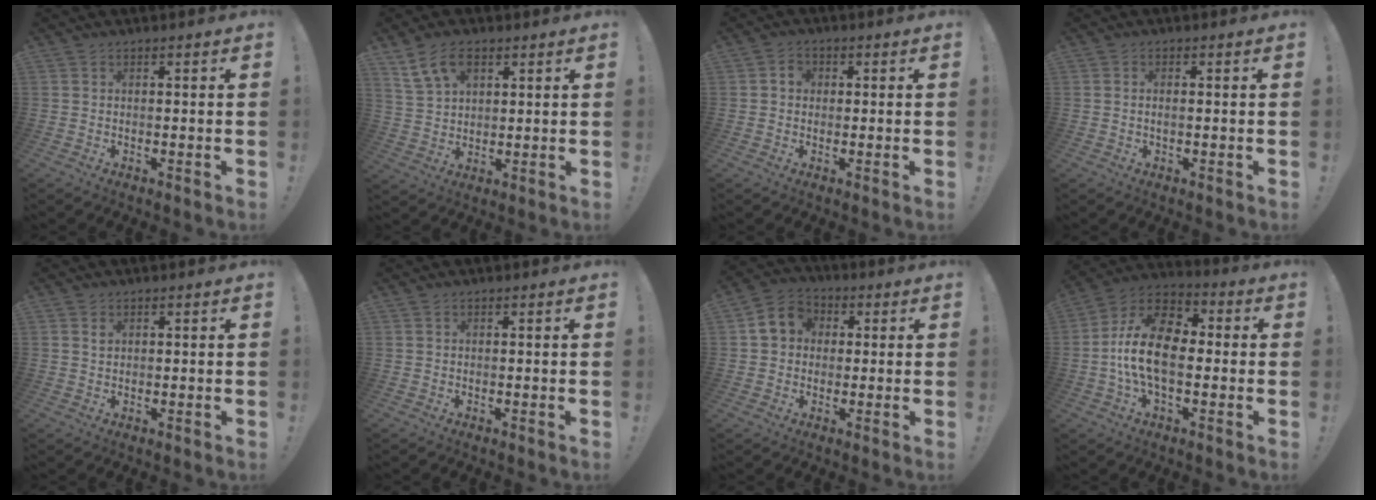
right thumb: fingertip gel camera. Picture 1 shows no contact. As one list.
[{"total": 9.7, "force": [5.2, 5.9, 5.7], "torque": [-0.104, -0.008, 0.103]}, {"total": 3.0, "force": [0.2, 2.5, 1.5], "torque": [-0.019, 0.004, 0.002]}, {"total": 1.1, "force": [-0.2, 0.3, 1.0], "torque": [-0.021, 0.004, -0.003]}, {"total": 1.1, "force": [0.8, 0.8, 0.0], "torque": [0.014, -0.005, 0.012]}, {"total": 0.0}, {"total": 8.2, "force": [1.3, 7.3, 3.4], "torque": [-0.047, 0.011, 0.031]}, {"total": 16.7, "force": [-1.8, 9.9, 13.3], "torque": [-0.243, 0.026, -0.026]}]